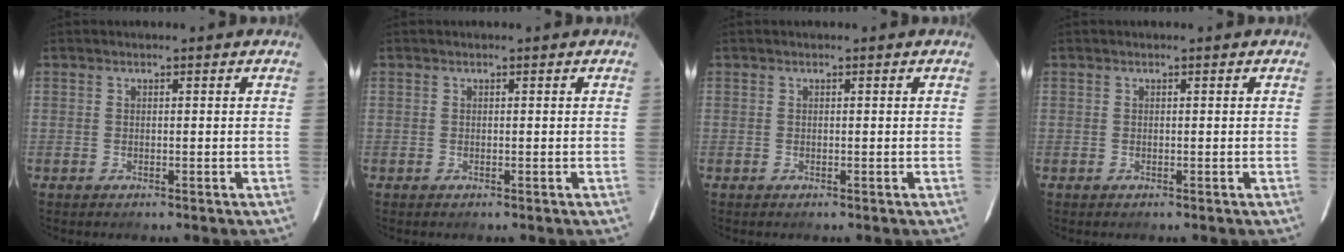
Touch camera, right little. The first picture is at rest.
{"total": 0.0}
{"total": 0.0}
{"total": 0.0}